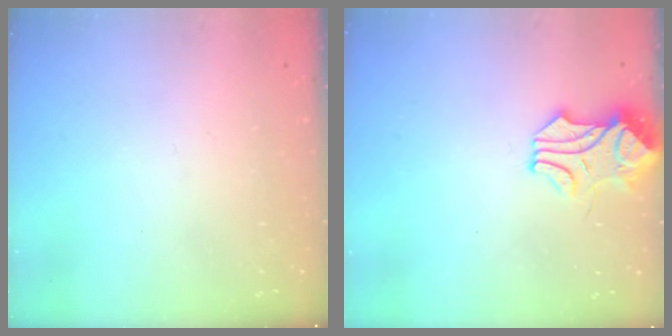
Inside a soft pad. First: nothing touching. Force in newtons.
{"total": 1.4, "press": 1.4, "slide": 0.0}